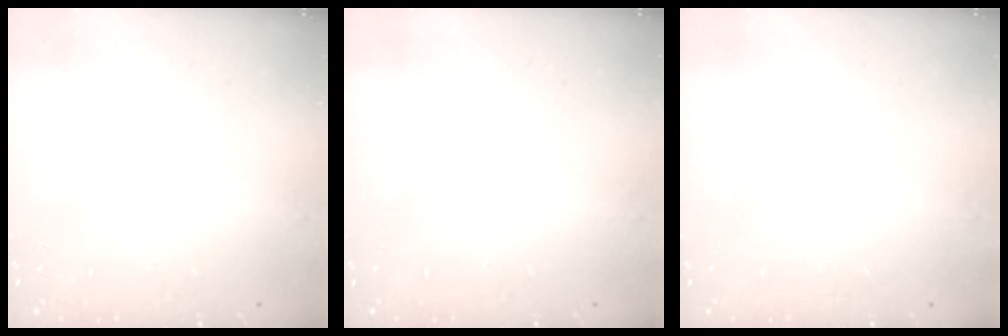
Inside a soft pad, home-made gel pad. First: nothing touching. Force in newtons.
{"total": 0.0}
{"total": 0.0}